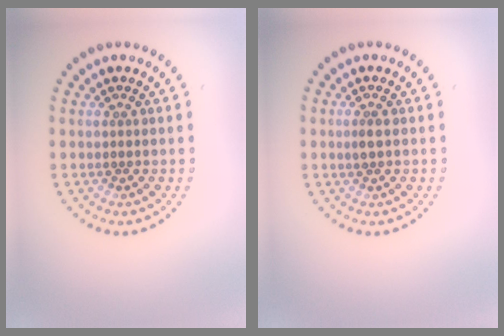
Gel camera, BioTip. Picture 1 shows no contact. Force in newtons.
{"total": 1.1, "press": 1.0, "slide": 0.2}